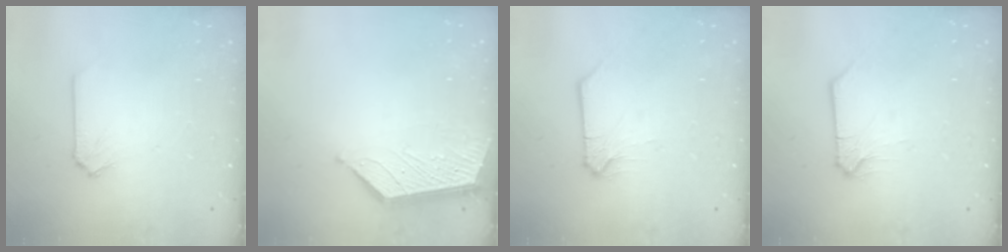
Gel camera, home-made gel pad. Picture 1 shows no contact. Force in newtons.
{"total": 5.1, "press": 5.1, "slide": 0.6}
{"total": 0.9, "press": 0.9, "slide": 0.1}
{"total": 0.9, "press": 0.9, "slide": 0.1}